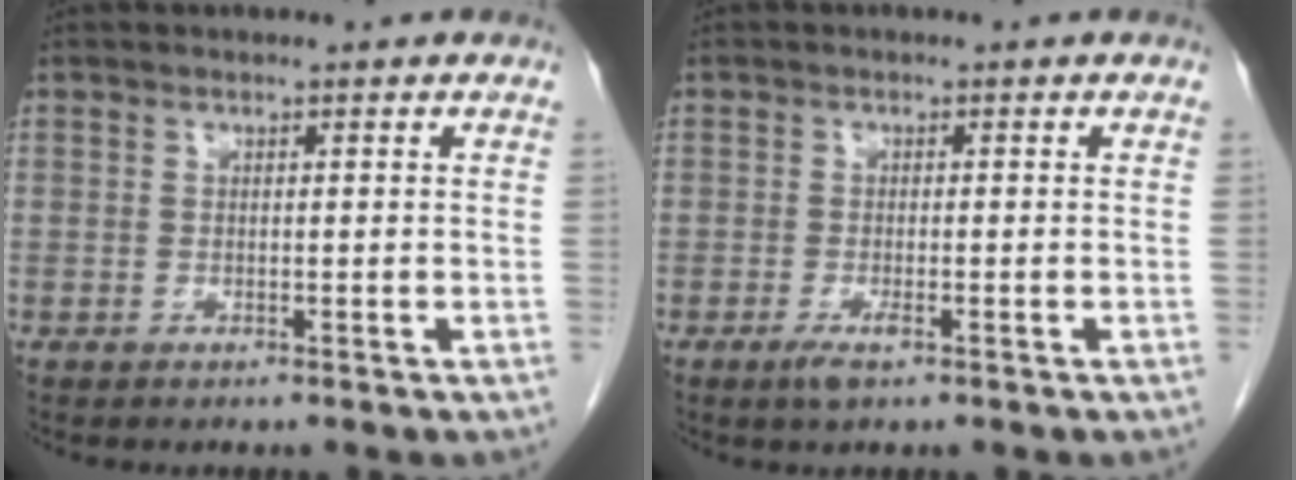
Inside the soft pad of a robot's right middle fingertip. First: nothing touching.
{"total": 2.1, "force": [-1.2, 0.4, 1.7], "torque": [-0.036, -0.003, -0.021]}